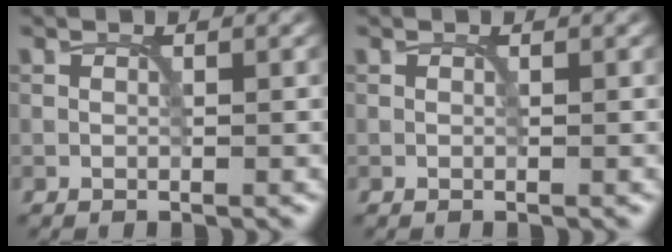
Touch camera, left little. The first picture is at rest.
{"total": 0.0}